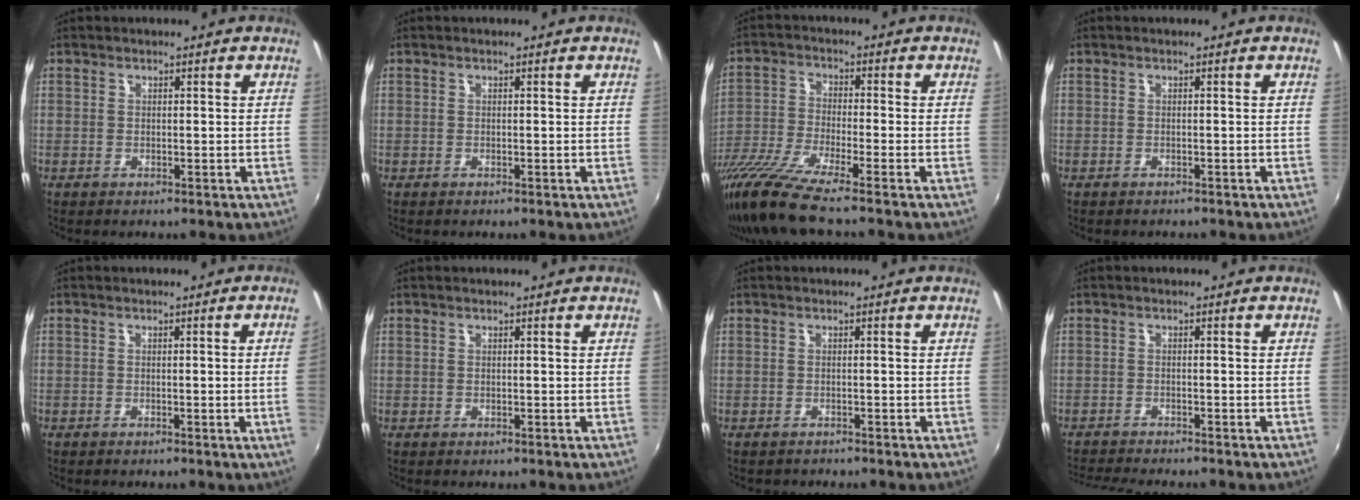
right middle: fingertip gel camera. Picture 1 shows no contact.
{"total": 0.0}
{"total": 13.3, "force": [-10.6, -0.5, 8.1], "torque": [-0.175, -0.045, -0.203]}
{"total": 1.0, "force": [-1.0, 0.4, 0.1], "torque": [-0.007, -0.003, -0.014]}
{"total": 2.2, "force": [-0.2, -1.4, 1.8], "torque": [-0.025, -0.012, 0.003]}
{"total": 0.0}
{"total": 0.9, "force": [-0.9, 0.2, -0.2], "torque": [-0.001, 0.001, -0.015]}
{"total": 5.7, "force": [-5.4, 0.0, 1.7], "torque": [-0.050, -0.018, -0.094]}